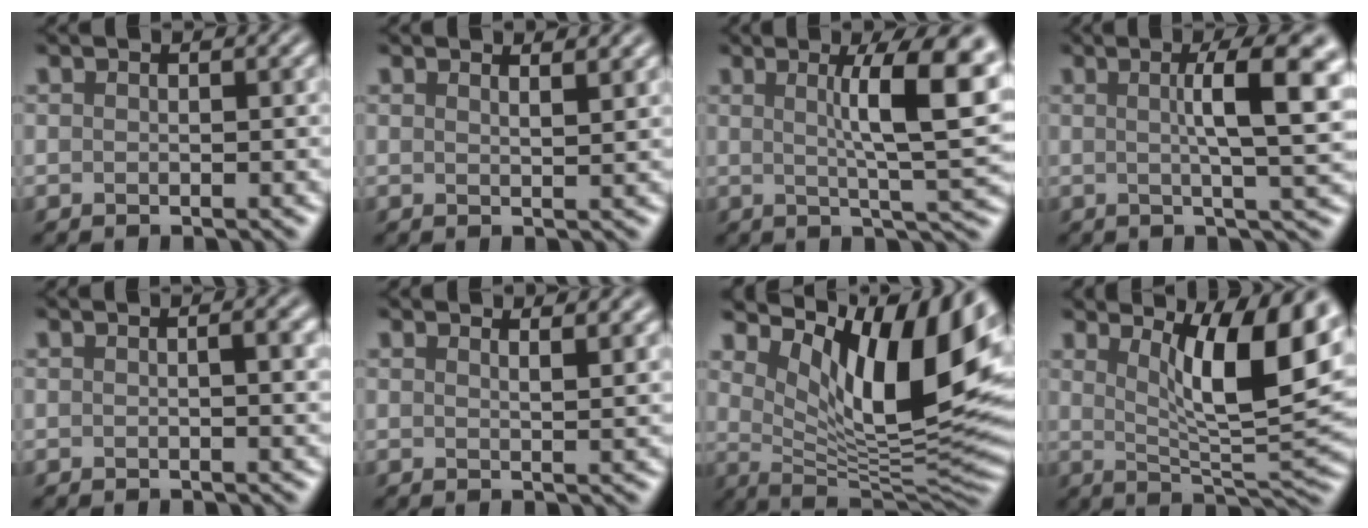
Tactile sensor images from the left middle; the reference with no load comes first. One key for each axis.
{"total": 2.3, "fx": 1.8, "fy": 0.8, "fz": 1.2, "tx": -0.005, "ty": 0.010, "tz": 0.007}
{"total": 9.2, "fx": 2.1, "fy": 1.7, "fz": 8.8, "tx": -0.114, "ty": 0.008, "tz": 0.030}
{"total": 7.7, "fx": 1.4, "fy": 1.7, "fz": 7.4, "tx": -0.089, "ty": 0.011, "tz": 0.018}
{"total": 2.0, "fx": 0.3, "fy": 0.5, "fz": 1.9, "tx": -0.023, "ty": 0.005, "tz": 0.001}
{"total": 3.1, "fx": 2.3, "fy": 1.1, "fz": 1.7, "tx": -0.010, "ty": 0.014, "tz": 0.016}
{"total": 13.1, "fx": 5.2, "fy": 4.7, "fz": 11.1, "tx": -0.166, "ty": -0.005, "tz": 0.098}
{"total": 10.2, "fx": 3.9, "fy": 2.7, "fz": 9.0, "tx": -0.137, "ty": -0.005, "tz": 0.068}